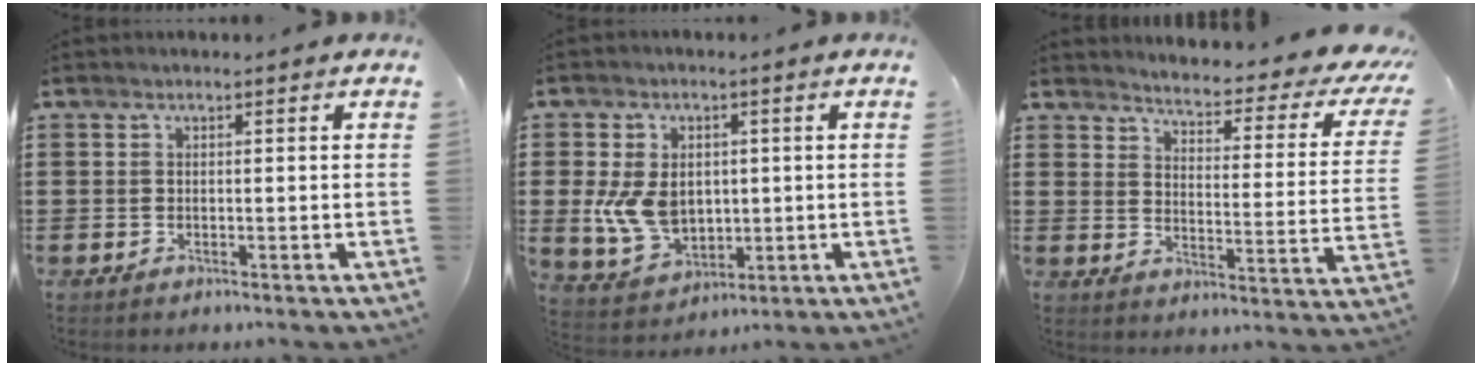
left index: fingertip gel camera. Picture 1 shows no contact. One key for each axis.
{"total": 8.4, "fx": 0.1, "fy": 6.4, "fz": 5.4, "tx": -0.128, "ty": 0.007, "tz": 0.003}
{"total": 3.4, "fx": 3.1, "fy": 0.0, "fz": 1.4, "tx": -0.039, "ty": -0.035, "tz": 0.041}